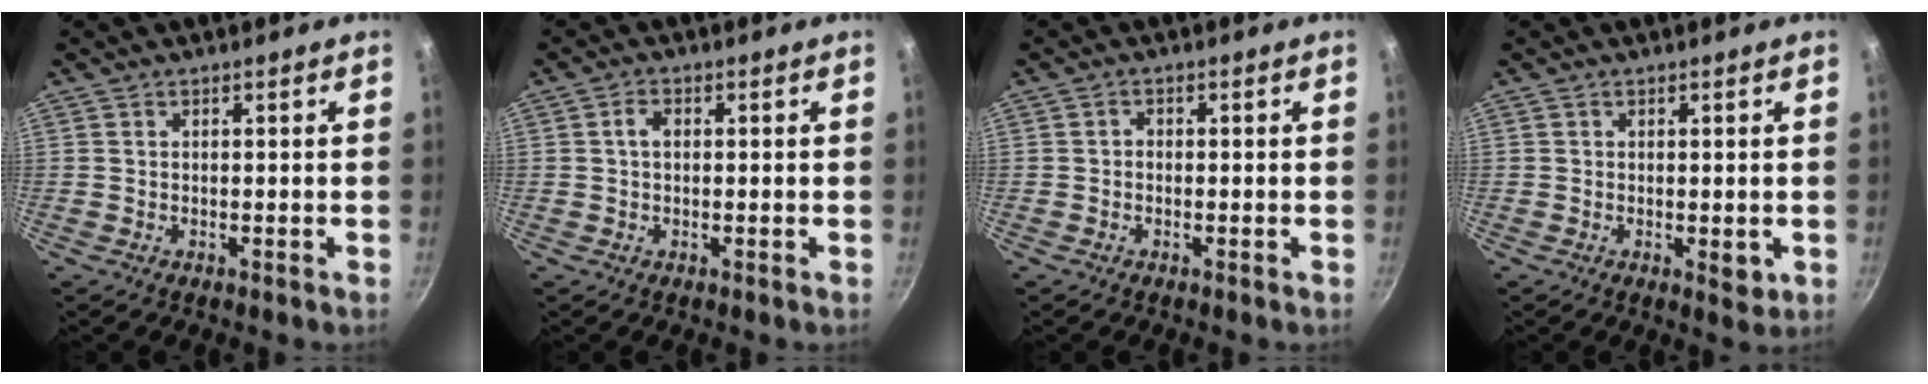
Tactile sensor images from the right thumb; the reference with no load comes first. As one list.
[{"total": 2.4, "force": [0.3, 1.6, 1.8], "torque": [-0.025, 0.006, 0.003]}, {"total": 1.1, "force": [-0.2, 0.9, 0.6], "torque": [-0.008, 0.005, -0.006]}, {"total": 2.5, "force": [-0.3, 1.1, 2.3], "torque": [-0.033, -0.009, -0.002]}]